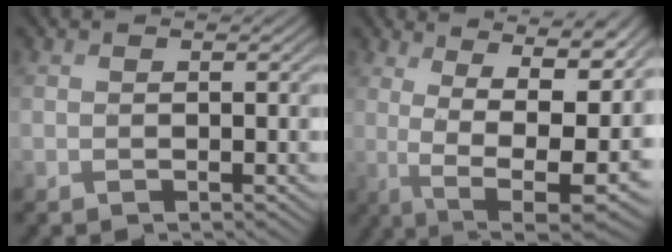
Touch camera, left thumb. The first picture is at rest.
{"total": 14.1, "force": [1.6, 6.3, 12.5], "torque": [-0.200, 0.007, 0.039]}